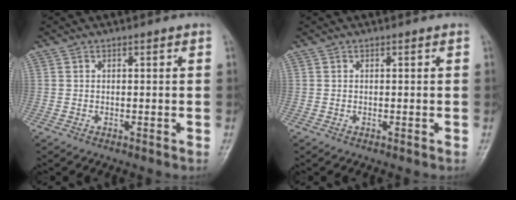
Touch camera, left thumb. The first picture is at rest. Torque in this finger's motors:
{"motor_torque": [0.01, 0.01, 0.01, -0.01, 0.00]}